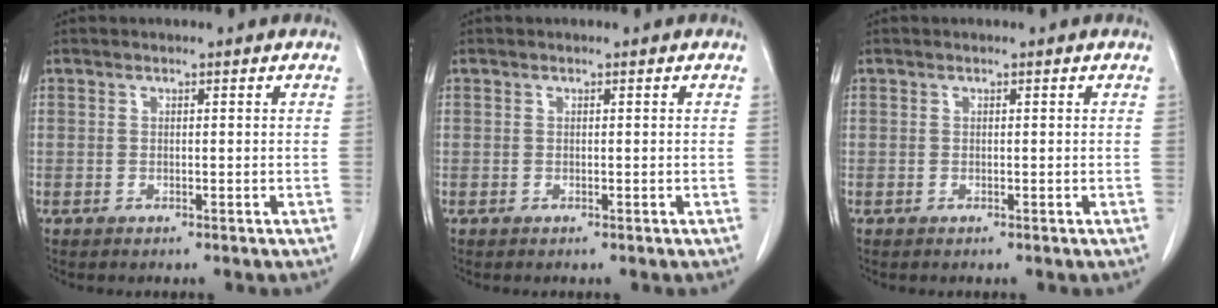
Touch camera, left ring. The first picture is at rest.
{"total": 0.0}
{"total": 0.0}